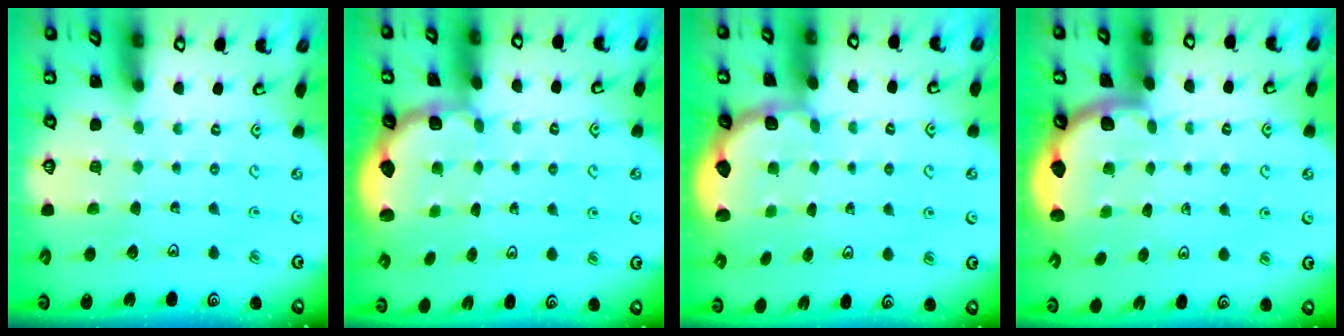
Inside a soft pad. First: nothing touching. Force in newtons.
{"total": 2.8, "press": 2.1, "slide": 1.9}
{"total": 2.9, "press": 2.0, "slide": 2.1}
{"total": 1.7, "press": 1.7, "slide": 0.1}